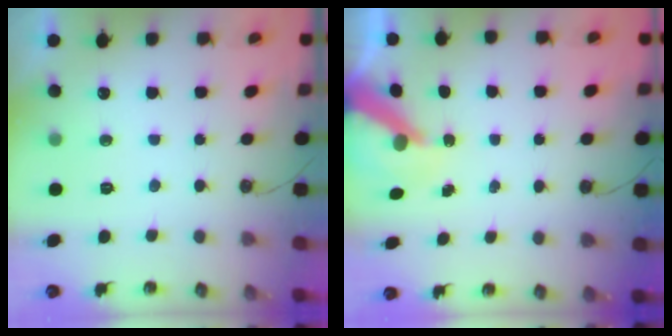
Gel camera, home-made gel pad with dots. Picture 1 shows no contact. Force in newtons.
{"total": 7.4, "press": 7.3, "slide": 1.0}